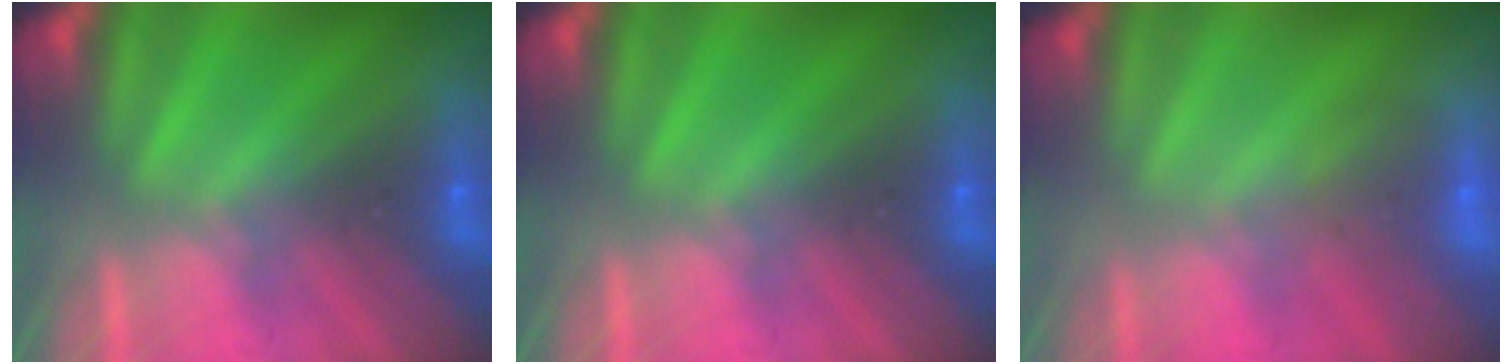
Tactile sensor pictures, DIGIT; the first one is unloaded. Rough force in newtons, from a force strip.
{"total": 0.0}
{"total": 2.9}